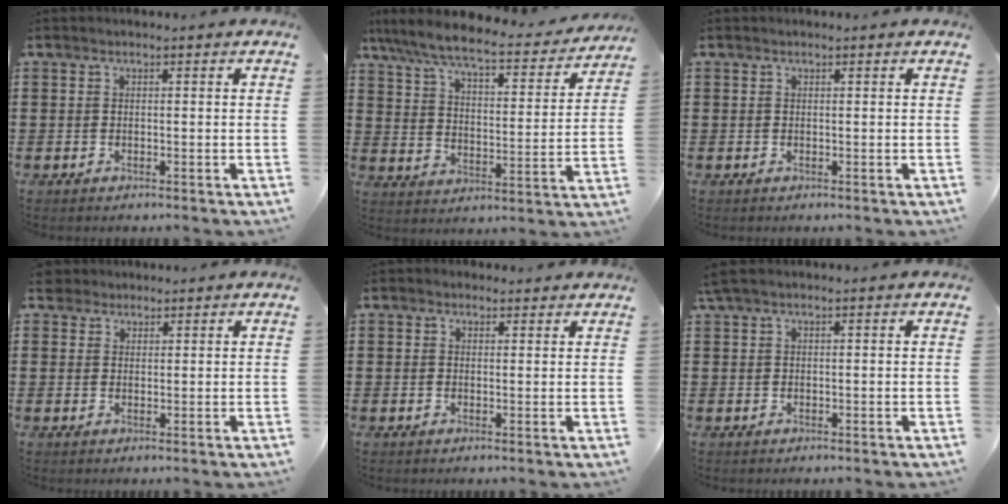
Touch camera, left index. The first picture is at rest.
{"total": 7.7, "force": [6.7, 0.6, 3.6], "torque": [-0.100, -0.040, 0.113]}
{"total": 0.0}
{"total": 2.4, "force": [2.0, 1.4, 0.2], "torque": [-0.013, 0.009, 0.038]}
{"total": 1.3, "force": [1.1, 0.7, 0.2], "torque": [-0.007, 0.006, 0.021]}
{"total": 0.8, "force": [0.3, 0.1, 0.7], "torque": [-0.015, 0.000, 0.007]}